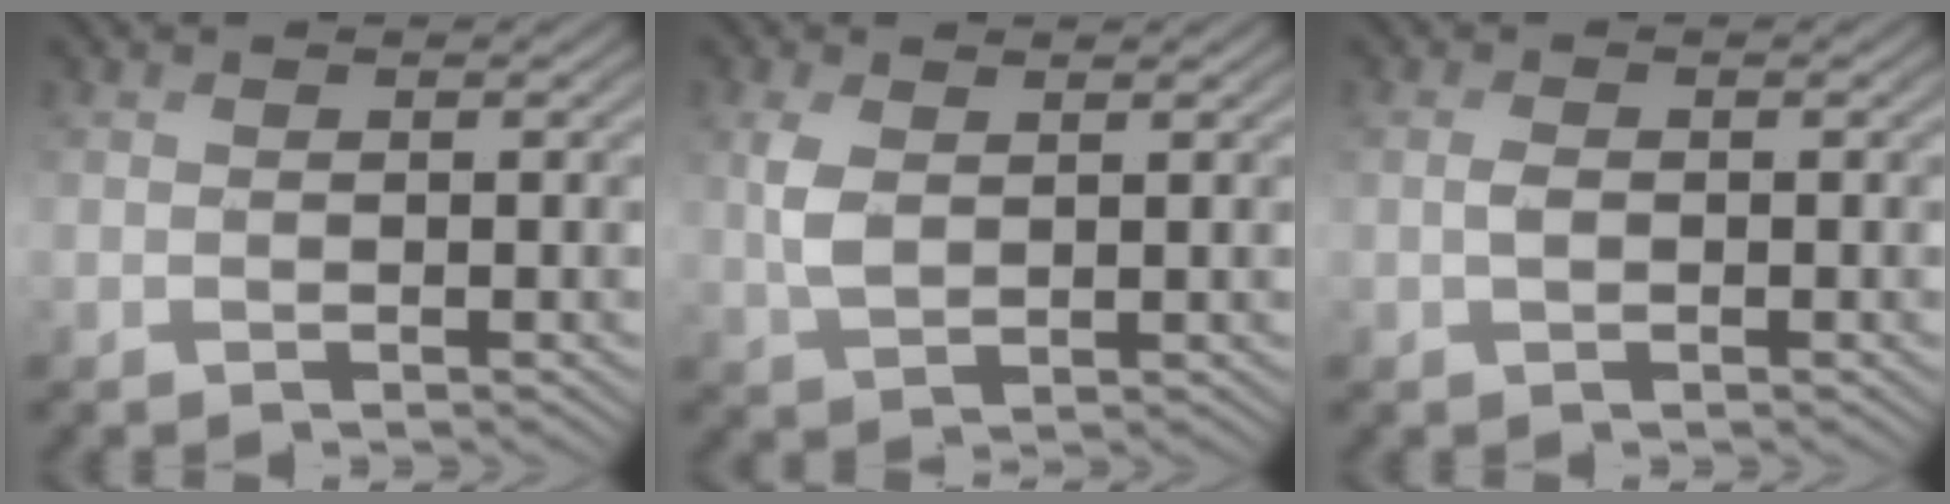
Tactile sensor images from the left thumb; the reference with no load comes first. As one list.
[{"total": 3.2, "force": [1.5, 1.2, 2.5], "torque": [-0.065, 0.008, 0.033]}, {"total": 0.8, "force": [0.4, 0.2, 0.7], "torque": [-0.014, 0.008, 0.005]}]